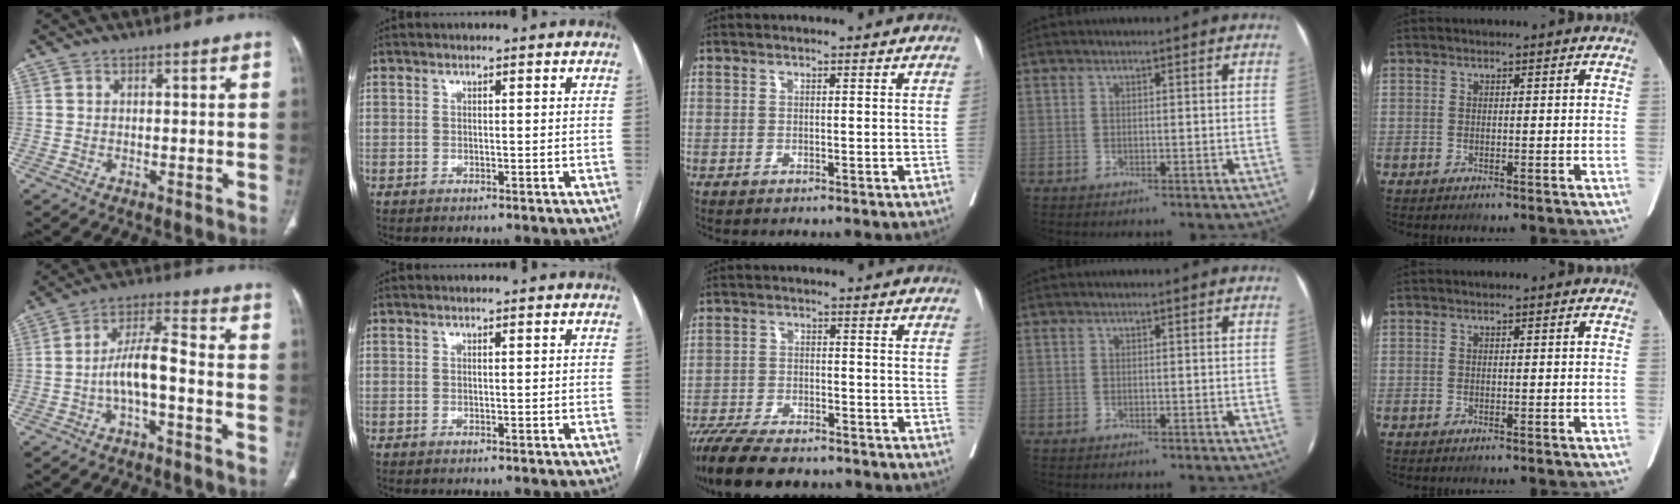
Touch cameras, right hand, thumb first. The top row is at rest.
{"thumb": {"total": 7.9, "force": [-2.4, 2.5, 7.1], "torque": [-0.137, 0.042, -0.047]}, "middle": {"total": 13.0, "force": [-11.0, 3.2, 6.2], "torque": [-0.106, -0.016, -0.174]}}